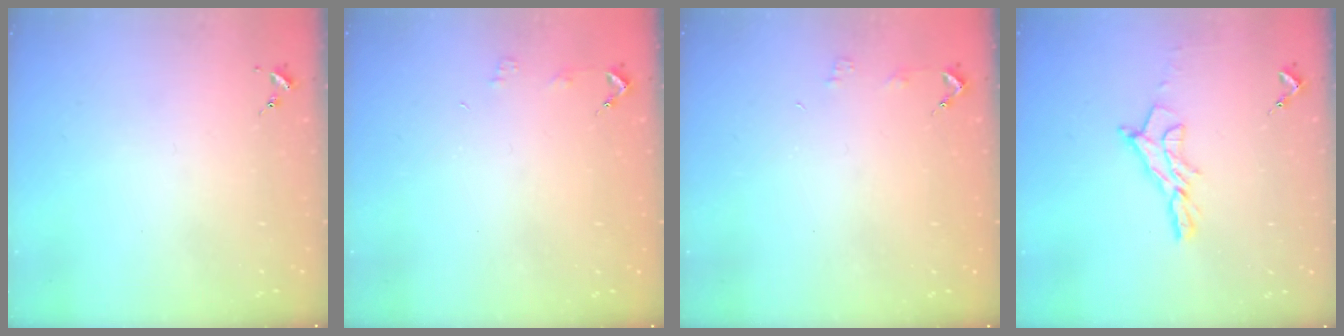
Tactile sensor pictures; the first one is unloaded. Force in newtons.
{"total": 2.9, "press": 2.9, "slide": 0.2}
{"total": 2.9, "press": 2.9, "slide": 0.2}
{"total": 11.1, "press": 11.1, "slide": 0.9}